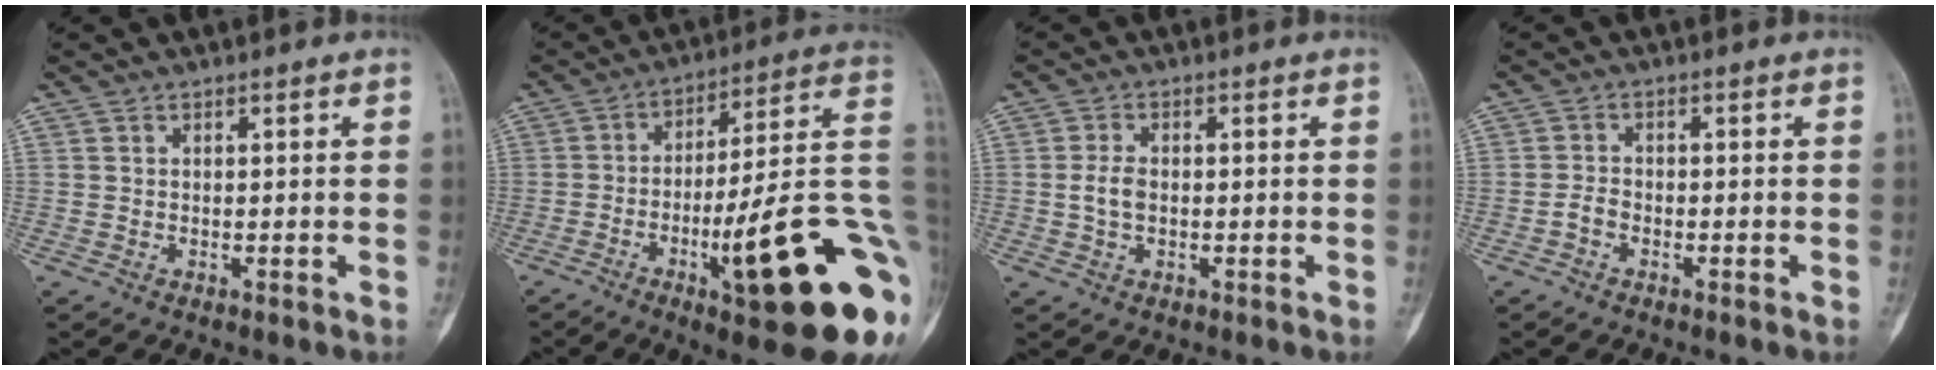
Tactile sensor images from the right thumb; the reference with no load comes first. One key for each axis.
{"total": 26.4, "fx": -6.7, "fy": 4.7, "fz": 25.1, "tx": -0.292, "ty": 0.014, "tz": -0.091}
{"total": 3.3, "fx": -0.2, "fy": 2.1, "fz": 2.6, "tx": -0.049, "ty": 0.005, "tz": -0.009}
{"total": 1.8, "fx": -1.0, "fy": 1.1, "fz": 1.0, "tx": -0.014, "ty": 0.009, "tz": -0.023}